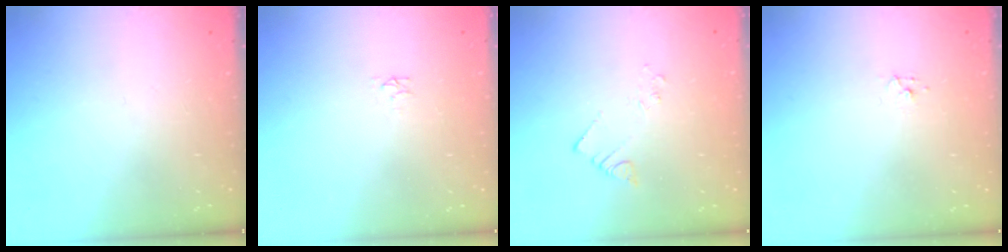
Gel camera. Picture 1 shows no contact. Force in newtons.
{"total": 3.7, "press": 3.7, "slide": 0.4}
{"total": 1.9, "press": 1.9, "slide": 0.1}
{"total": 3.9, "press": 3.9, "slide": 0.3}